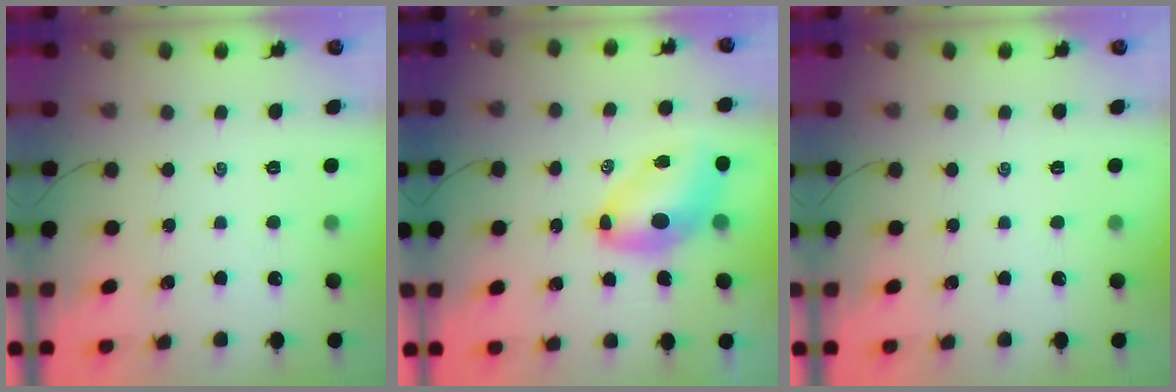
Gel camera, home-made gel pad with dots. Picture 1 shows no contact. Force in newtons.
{"total": 8.4, "press": 8.1, "slide": 2.3}
{"total": 0.0}